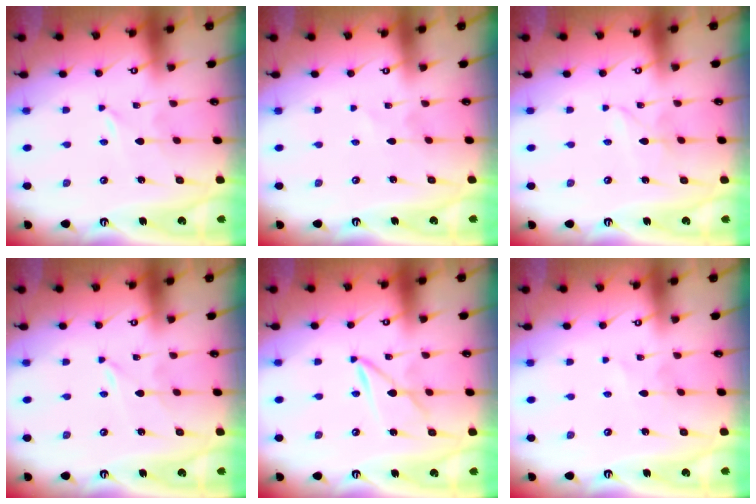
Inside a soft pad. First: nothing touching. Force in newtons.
{"total": 0.6, "press": 0.6, "slide": 0.1}
{"total": 2.9, "press": 2.9, "slide": 0.3}
{"total": 0.0}
{"total": 2.9, "press": 2.9, "slide": 0.3}
{"total": 1.7, "press": 1.7, "slide": 0.2}